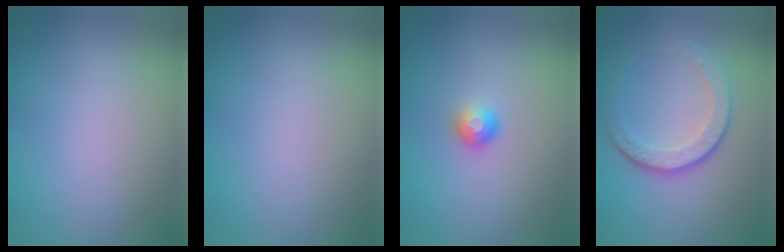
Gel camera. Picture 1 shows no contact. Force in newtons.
{"total": 0.0}
{"total": 1.5, "press": 1.1, "slide": 1.0}
{"total": 4.3, "press": 3.0, "slide": 3.1}